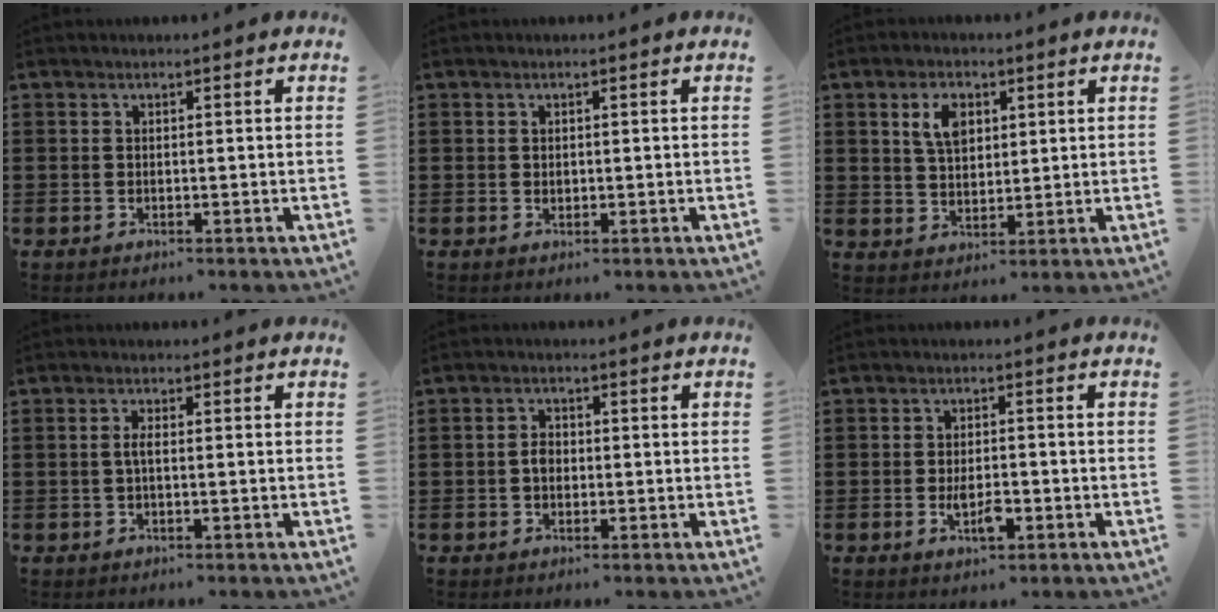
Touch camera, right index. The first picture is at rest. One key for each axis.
{"total": 0.6, "fx": 0.1, "fy": 0.5, "fz": 0.3, "tx": -0.007, "ty": 0.003, "tz": 0.001}
{"total": 5.2, "fx": 2.1, "fy": 3.0, "fz": 3.7, "tx": -0.077, "ty": 0.010, "tz": 0.035}
{"total": 1.7, "fx": -0.2, "fy": 0.3, "fz": 1.7, "tx": -0.039, "ty": -0.003, "tz": -0.006}
{"total": 2.0, "fx": -0.3, "fy": 1.3, "fz": 1.4, "tx": -0.028, "ty": 0.005, "tz": -0.007}
{"total": 4.2, "fx": -1.3, "fy": 1.7, "fz": 3.7, "tx": -0.070, "ty": 0.003, "tz": -0.024}